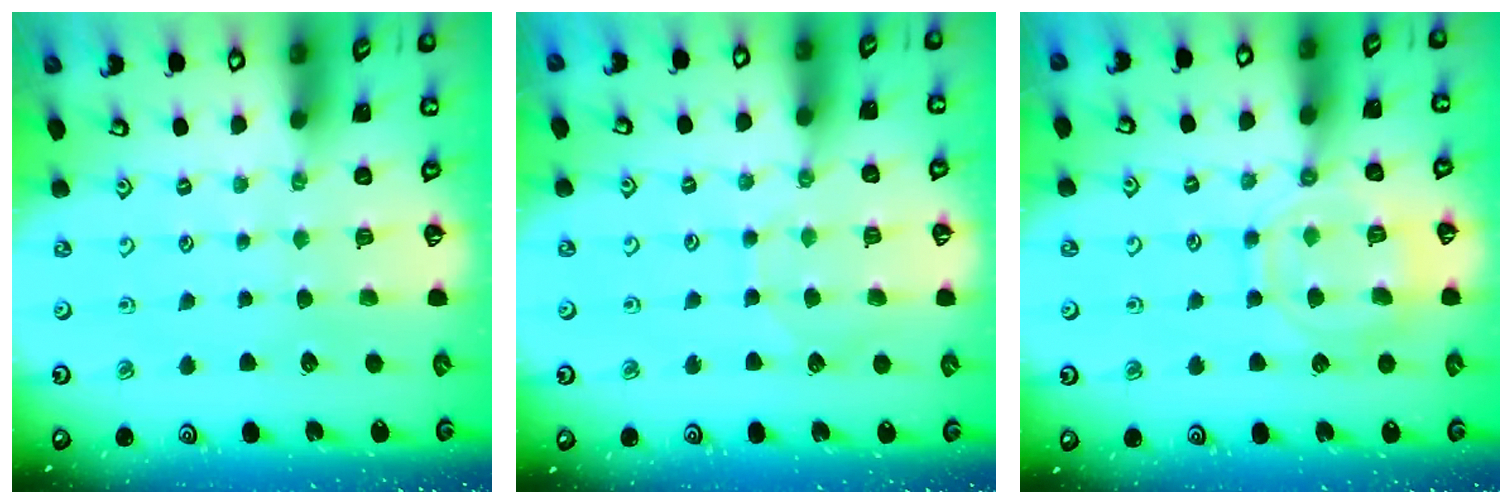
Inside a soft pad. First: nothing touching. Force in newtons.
{"total": 6.1, "press": 6.1, "slide": 0.6}
{"total": 11.7, "press": 11.6, "slide": 1.2}